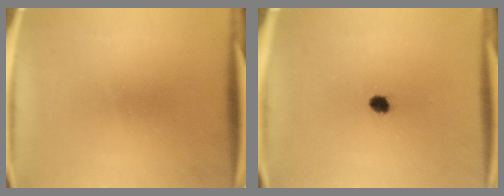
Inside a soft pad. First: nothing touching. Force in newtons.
{"total": 2.4}